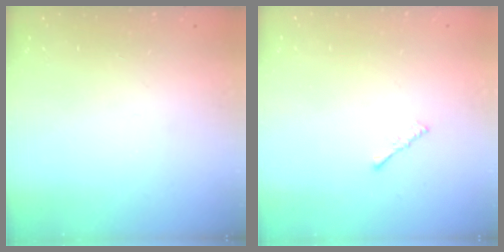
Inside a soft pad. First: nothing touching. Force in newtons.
{"total": 0.7, "press": 0.6, "slide": 0.3}